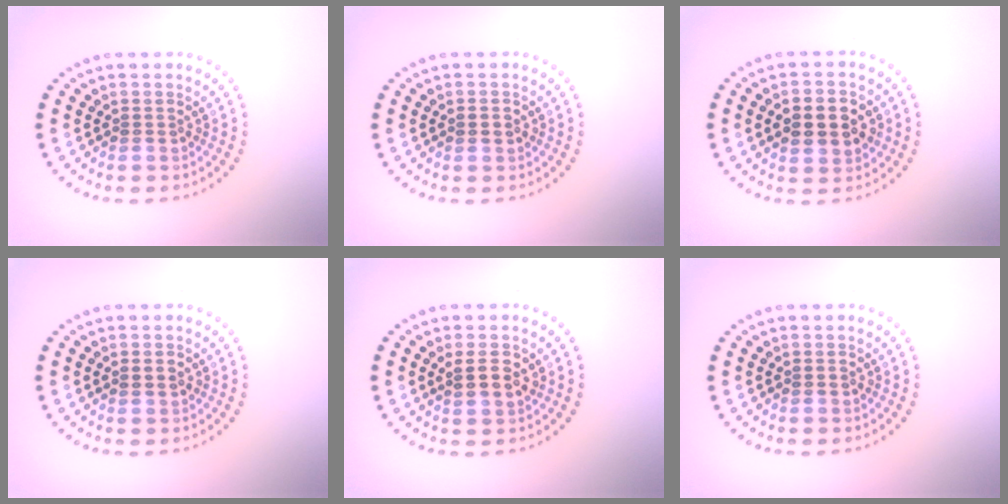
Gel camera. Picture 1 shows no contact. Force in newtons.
{"total": 1.3, "press": 1.3, "slide": 0.2}
{"total": 4.5, "press": 4.5, "slide": 0.1}
{"total": 1.5, "press": 1.5, "slide": 0.1}
{"total": 1.9, "press": 1.9, "slide": 0.5}
{"total": 0.6, "press": 0.6, "slide": 0.1}